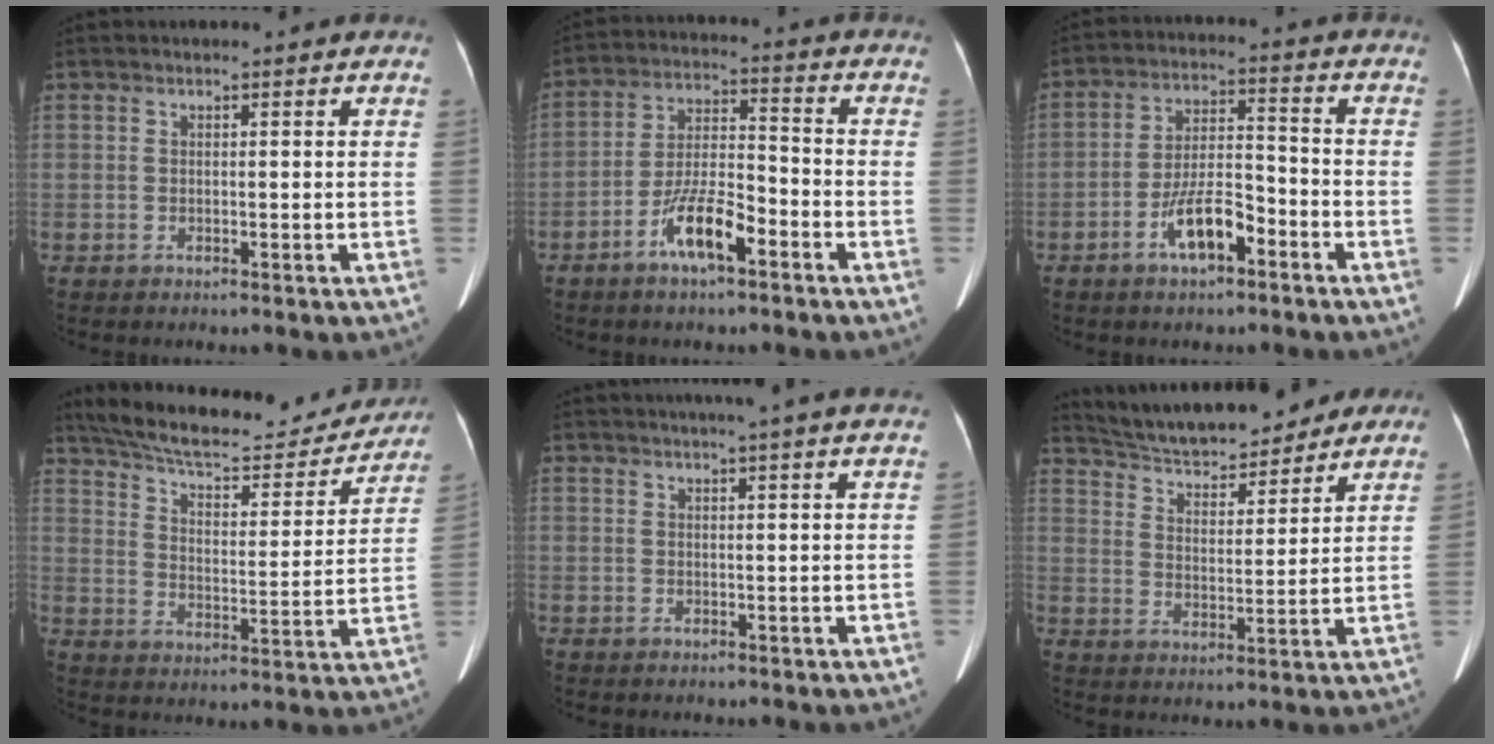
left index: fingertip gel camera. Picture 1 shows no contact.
{"total": 8.7, "force": [-4.9, 2.2, 6.9], "torque": [-0.138, 0.004, -0.093]}
{"total": 8.1, "force": [-4.4, 2.6, 6.2], "torque": [-0.121, 0.010, -0.079]}
{"total": 22.5, "force": [20.3, 5.3, 8.2], "torque": [-0.130, 0.001, 0.282]}
{"total": 7.5, "force": [6.3, -1.0, 3.9], "torque": [-0.051, 0.021, 0.067]}
{"total": 17.3, "force": [15.6, 4.4, 6.1], "torque": [-0.099, 0.020, 0.237]}